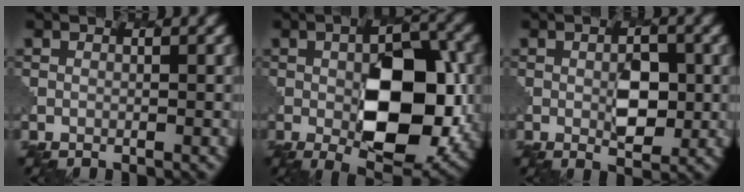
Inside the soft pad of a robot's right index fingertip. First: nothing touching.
{"total": 10.3, "force": [-1.1, 4.6, 9.2], "torque": [-0.134, 0.002, -0.011]}
{"total": 2.9, "force": [0.1, 1.4, 2.5], "torque": [-0.037, -0.005, 0.006]}